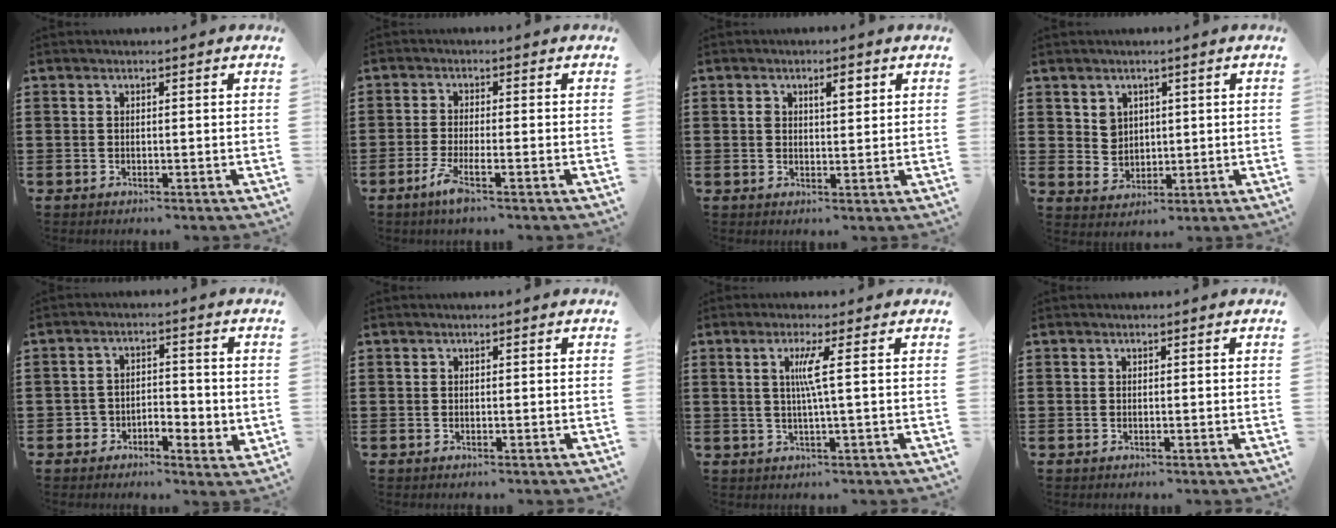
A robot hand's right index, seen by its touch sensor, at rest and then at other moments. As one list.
[{"total": 3.5, "force": [-2.1, 0.0, 2.8], "torque": [-0.067, -0.016, -0.043]}, {"total": 2.7, "force": [1.0, 1.2, 2.2], "torque": [-0.037, 0.004, 0.013]}, {"total": 3.6, "force": [1.8, 3.0, 0.8], "torque": [-0.029, 0.007, 0.033]}, {"total": 2.9, "force": [-1.5, 2.1, 1.2], "torque": [-0.031, 0.006, -0.033]}, {"total": 0.0}, {"total": 4.1, "force": [0.6, -0.7, 4.0], "torque": [-0.077, -0.008, 0.005]}, {"total": 0.0}]